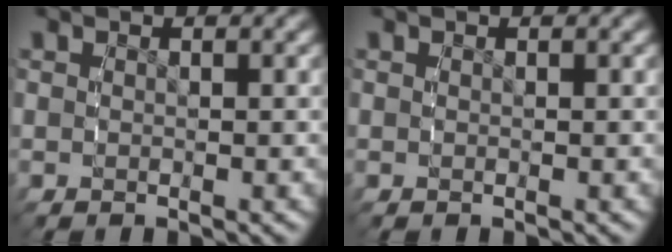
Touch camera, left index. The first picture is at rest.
{"total": 0.0}